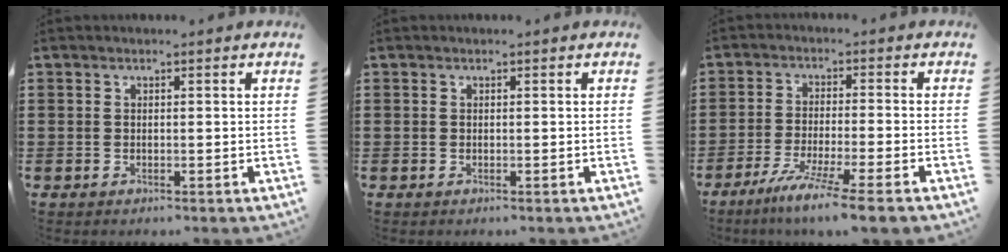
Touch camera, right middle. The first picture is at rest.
{"total": 0.0}
{"total": 6.3, "force": [-5.1, -0.6, 3.7], "torque": [-0.070, -0.019, -0.094]}